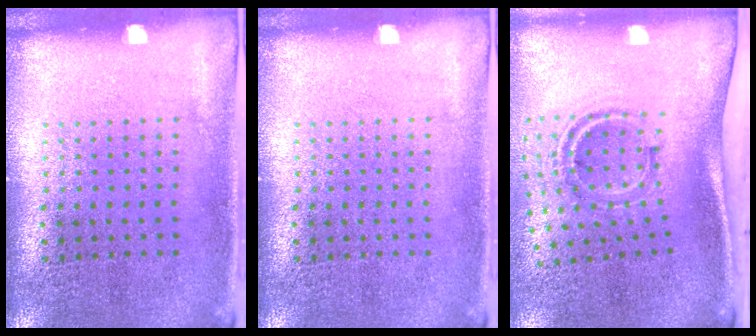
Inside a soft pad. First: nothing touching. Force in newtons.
{"total": 0.0}
{"total": 1.4, "press": 1.0, "slide": 1.0}